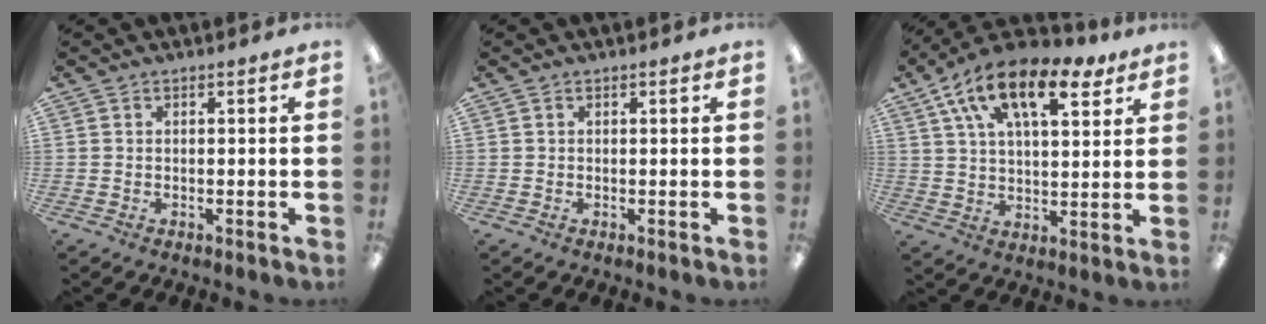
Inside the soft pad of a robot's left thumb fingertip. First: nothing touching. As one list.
[{"total": 0.0}, {"total": 17.0, "force": [9.5, 7.7, 11.8], "torque": [-0.194, -0.031, 0.160]}]